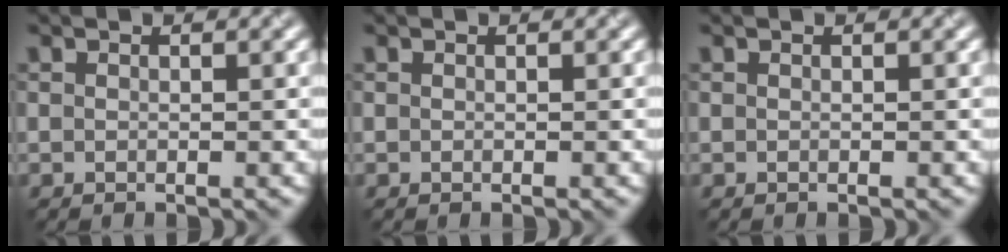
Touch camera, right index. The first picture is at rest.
{"total": 0.0}
{"total": 0.0}